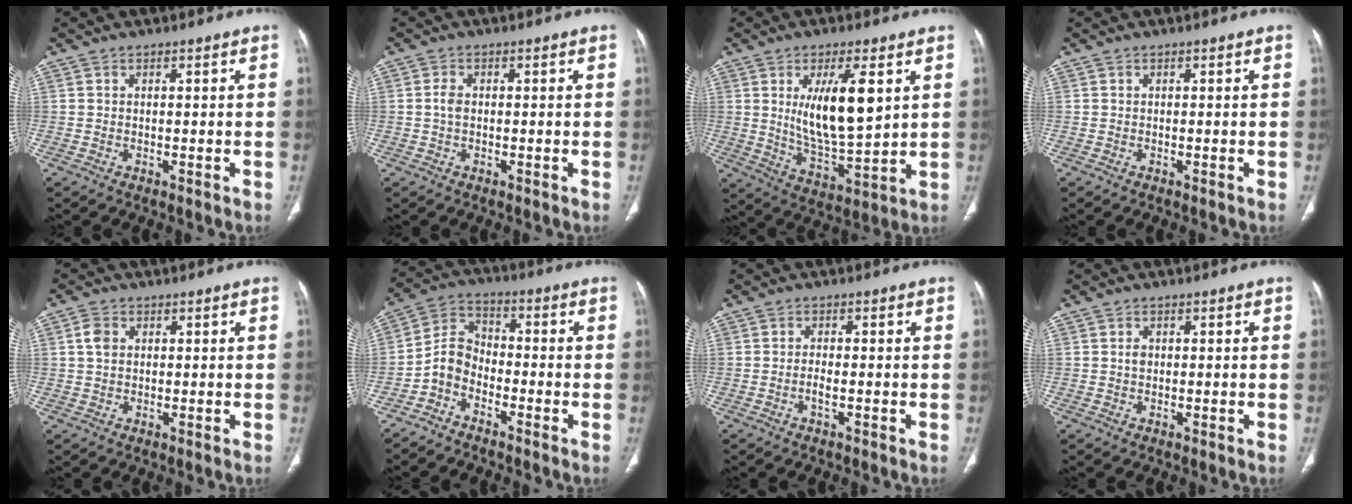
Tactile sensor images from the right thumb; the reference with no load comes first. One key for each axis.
{"total": 2.1, "fx": 0.0, "fy": 1.3, "fz": 1.6, "tx": -0.033, "ty": 0.002, "tz": -0.003}
{"total": 14.4, "fx": 3.9, "fy": 4.9, "fz": 12.9, "tx": -0.209, "ty": -0.035, "tz": 0.078}
{"total": 0.0}
{"total": 3.3, "fx": 0.8, "fy": 2.4, "fz": 2.1, "tx": -0.038, "ty": 0.003, "tz": 0.014}
{"total": 6.4, "fx": -3.5, "fy": 4.3, "fz": 3.3, "tx": -0.057, "ty": 0.045, "tz": -0.082}
{"total": 1.9, "fx": -0.7, "fy": 0.6, "fz": 1.6, "tx": -0.033, "ty": 0.004, "tz": -0.016}
{"total": 1.2, "fx": 0.1, "fy": 0.9, "fz": 0.8, "tx": -0.012, "ty": 0.002, "tz": 0.001}